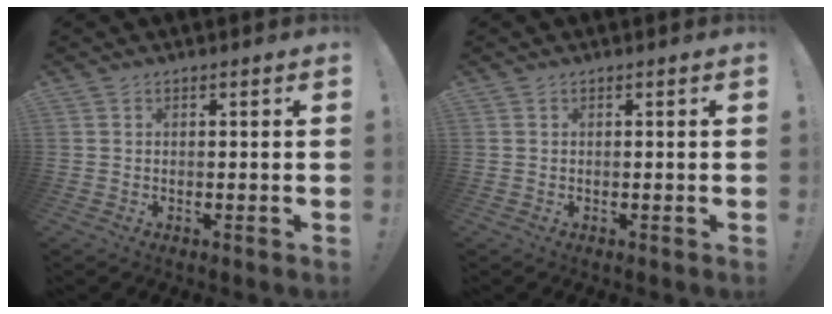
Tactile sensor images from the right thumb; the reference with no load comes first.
{"total": 0.0}